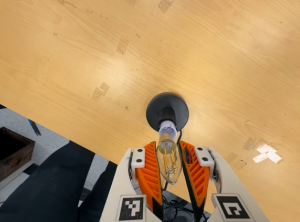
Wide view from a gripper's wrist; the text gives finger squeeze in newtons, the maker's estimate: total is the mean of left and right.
{"total": 12.7, "left": 12.8, "right": 12.7}